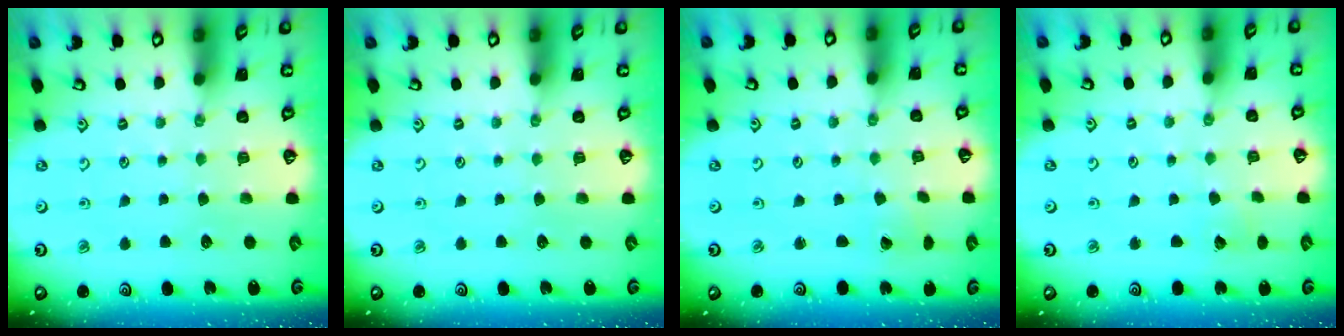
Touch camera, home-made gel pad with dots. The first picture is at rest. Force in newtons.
{"total": 0.0}
{"total": 0.9, "press": 0.9, "slide": 0.1}
{"total": 2.8, "press": 2.8, "slide": 0.3}